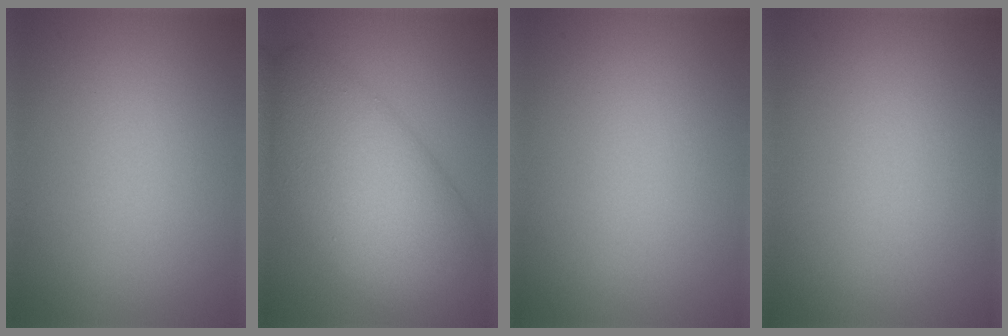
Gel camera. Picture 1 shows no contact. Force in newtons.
{"total": 11.1, "press": 11.1, "slide": 0.3}
{"total": 0.0}
{"total": 0.0}